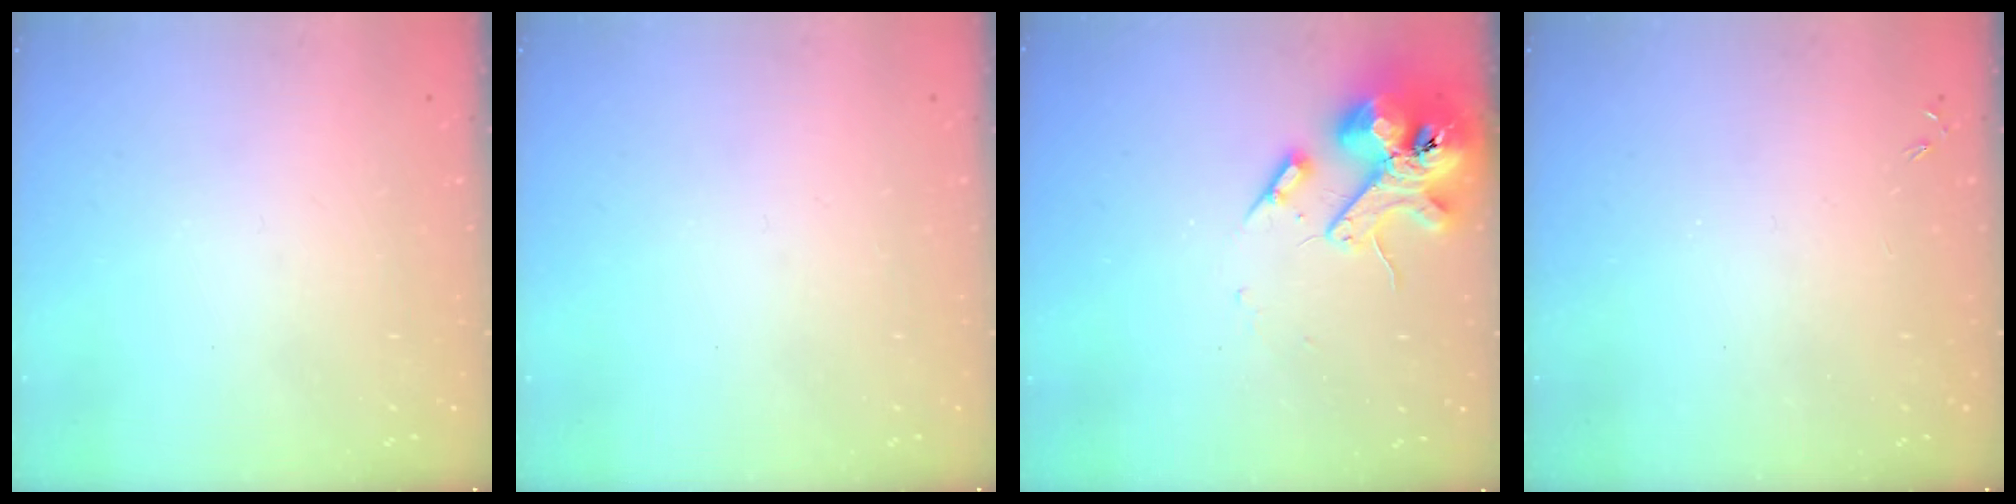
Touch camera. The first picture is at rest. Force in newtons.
{"total": 0.0}
{"total": 14.5, "press": 14.4, "slide": 2.2}
{"total": 0.0}